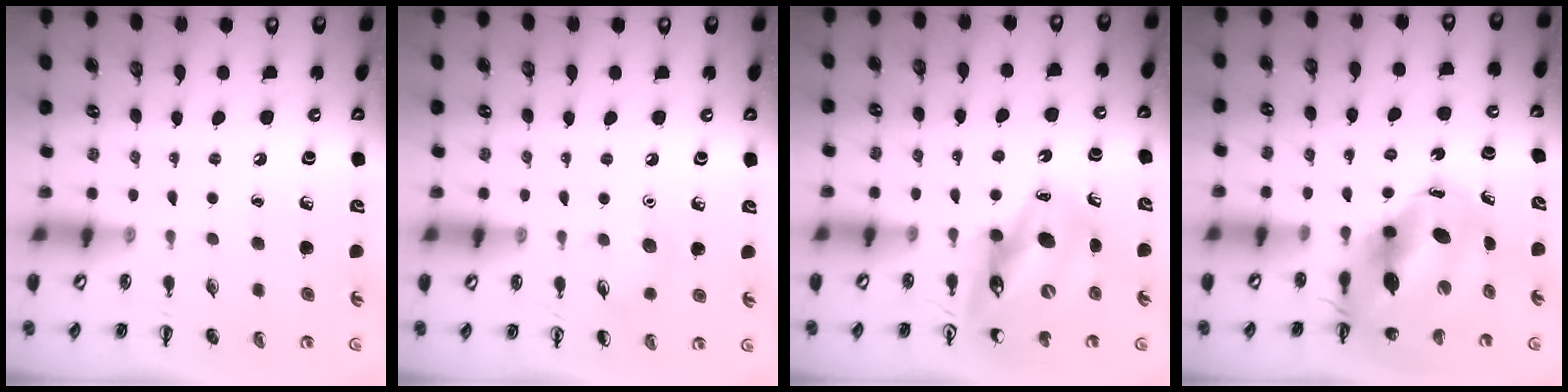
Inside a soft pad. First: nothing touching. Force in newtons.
{"total": 5.8, "press": 5.6, "slide": 1.7}
{"total": 13.8, "press": 13.1, "slide": 4.2}
{"total": 13.2, "press": 12.6, "slide": 3.7}